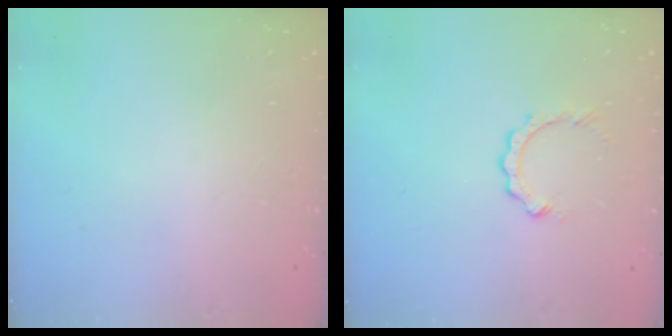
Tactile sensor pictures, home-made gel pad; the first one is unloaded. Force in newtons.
{"total": 3.3, "press": 3.3, "slide": 0.3}